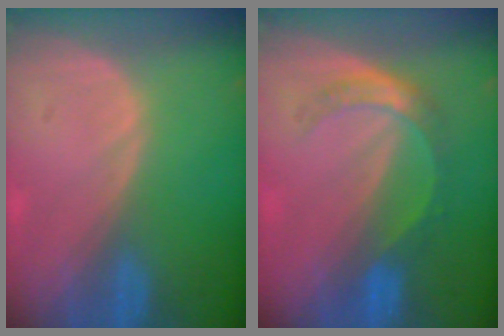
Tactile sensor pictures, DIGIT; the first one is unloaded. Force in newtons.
{"total": 5.4, "press": 4.7, "slide": 2.6}